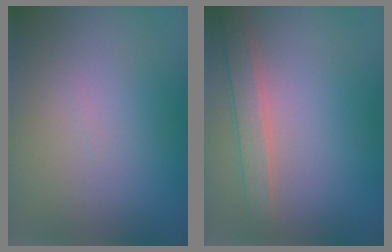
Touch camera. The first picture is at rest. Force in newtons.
{"total": 2.6, "press": 2.6, "slide": 0.1}